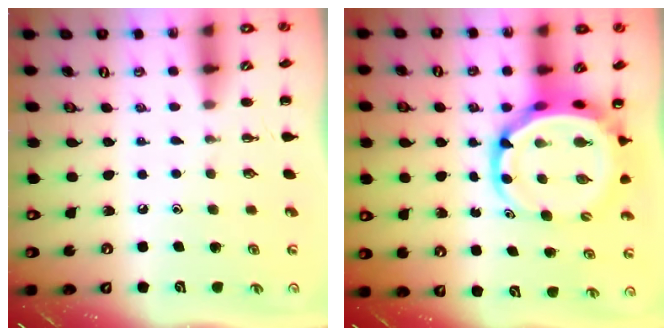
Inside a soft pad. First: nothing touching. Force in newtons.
{"total": 8.3, "press": 7.9, "slide": 2.4}